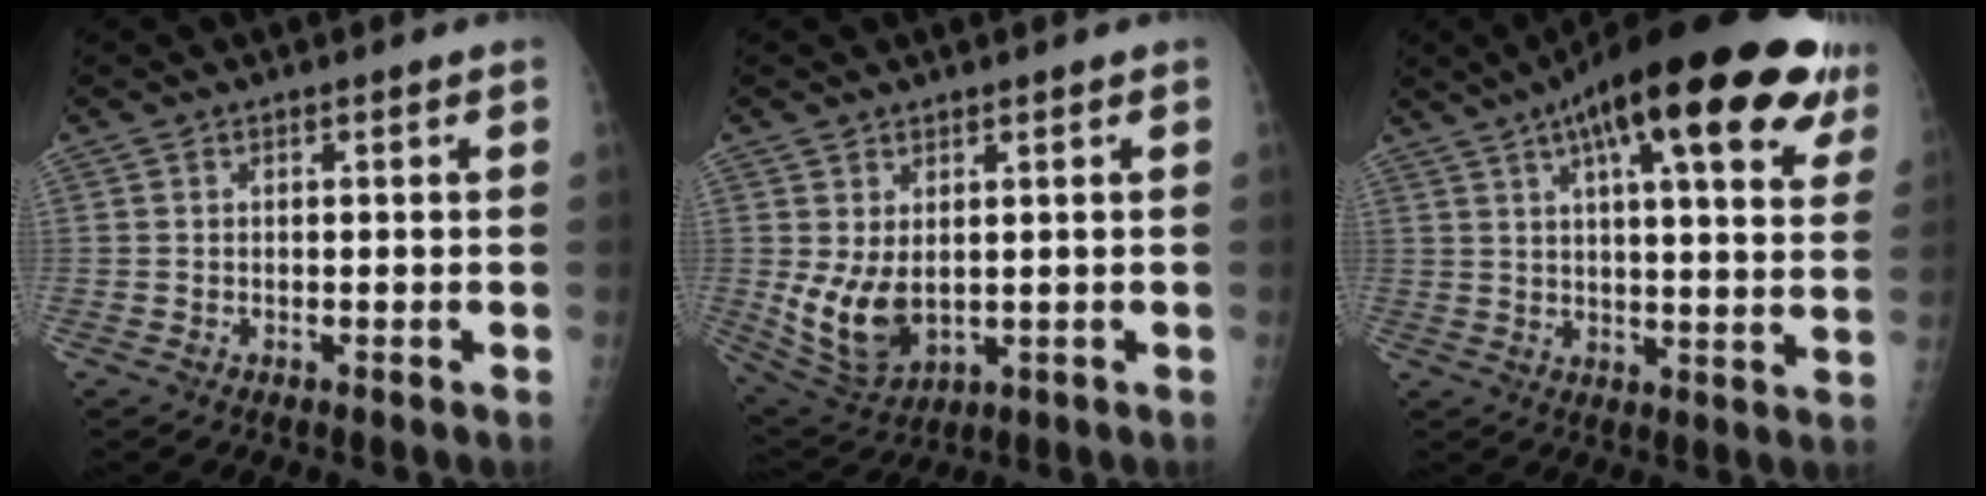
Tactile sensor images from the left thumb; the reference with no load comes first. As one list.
[{"total": 8.6, "force": [0.6, 5.6, 6.6], "torque": [-0.118, -0.020, 0.032]}, {"total": 26.0, "force": [14.2, 7.2, 20.5], "torque": [-0.280, -0.002, 0.189]}]